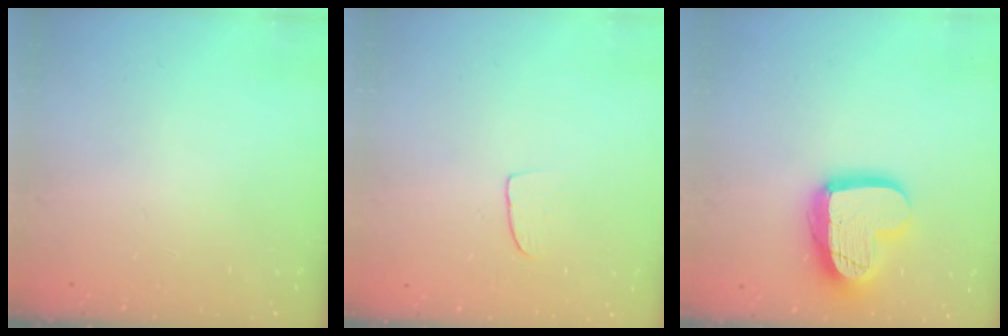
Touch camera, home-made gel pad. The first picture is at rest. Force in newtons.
{"total": 5.9, "press": 5.9, "slide": 0.4}
{"total": 17.4, "press": 17.4, "slide": 1.6}